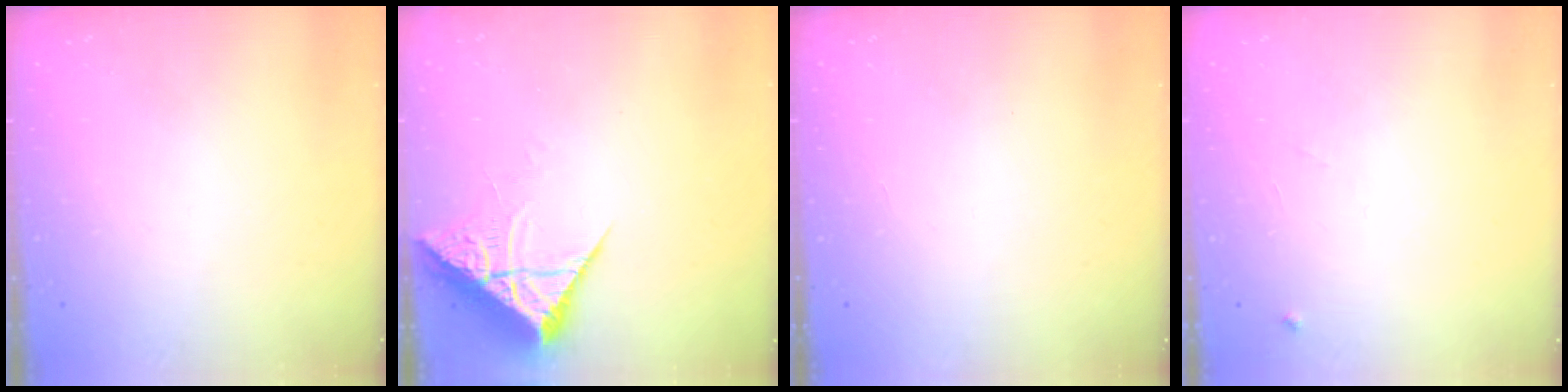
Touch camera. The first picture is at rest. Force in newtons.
{"total": 7.2, "press": 7.1, "slide": 0.9}
{"total": 1.5, "press": 1.5, "slide": 0.1}
{"total": 6.2, "press": 6.2, "slide": 0.8}